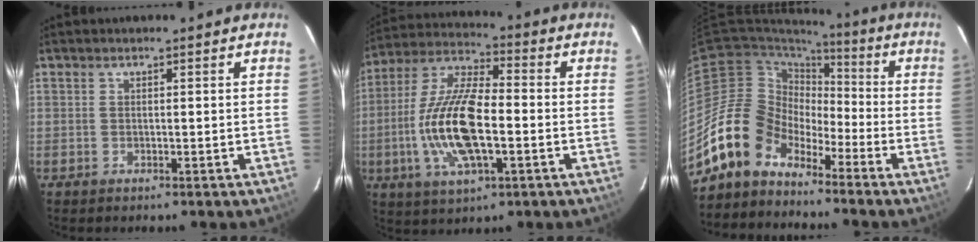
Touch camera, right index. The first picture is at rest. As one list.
[{"total": 16.7, "force": [-3.3, 6.0, 15.3], "torque": [-0.317, -0.002, -0.067]}, {"total": 12.5, "force": [-9.5, 7.7, 2.6], "torque": [-0.055, 0.030, -0.184]}]